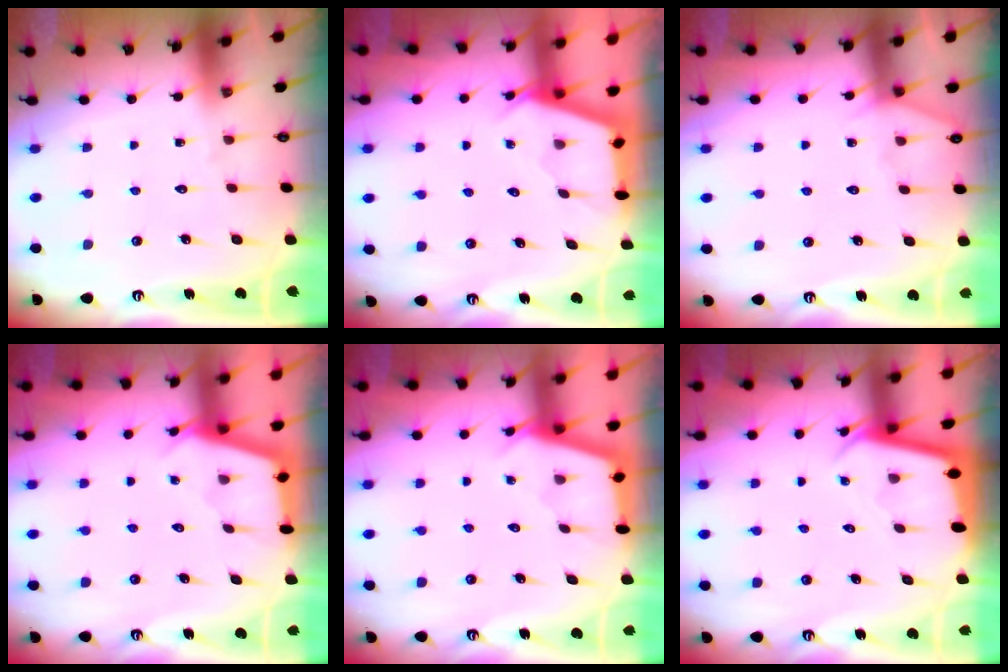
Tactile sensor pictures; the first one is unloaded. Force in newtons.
{"total": 2.7, "press": 2.7, "slide": 0.3}
{"total": 4.6, "press": 4.6, "slide": 0.5}
{"total": 2.9, "press": 2.9, "slide": 0.3}
{"total": 2.9, "press": 2.9, "slide": 0.3}
{"total": 2.3, "press": 2.3, "slide": 0.1}